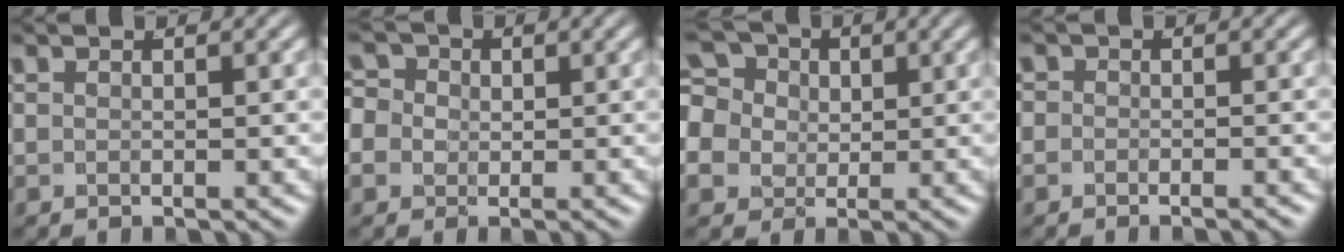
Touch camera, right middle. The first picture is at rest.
{"total": 6.7, "force": [0.4, 6.0, 3.0], "torque": [-0.078, -0.017, -0.002]}
{"total": 9.4, "force": [0.8, 8.2, 4.6], "torque": [-0.115, -0.030, 0.018]}
{"total": 1.5, "force": [-0.8, 1.2, 0.4], "torque": [-0.007, -0.001, -0.019]}